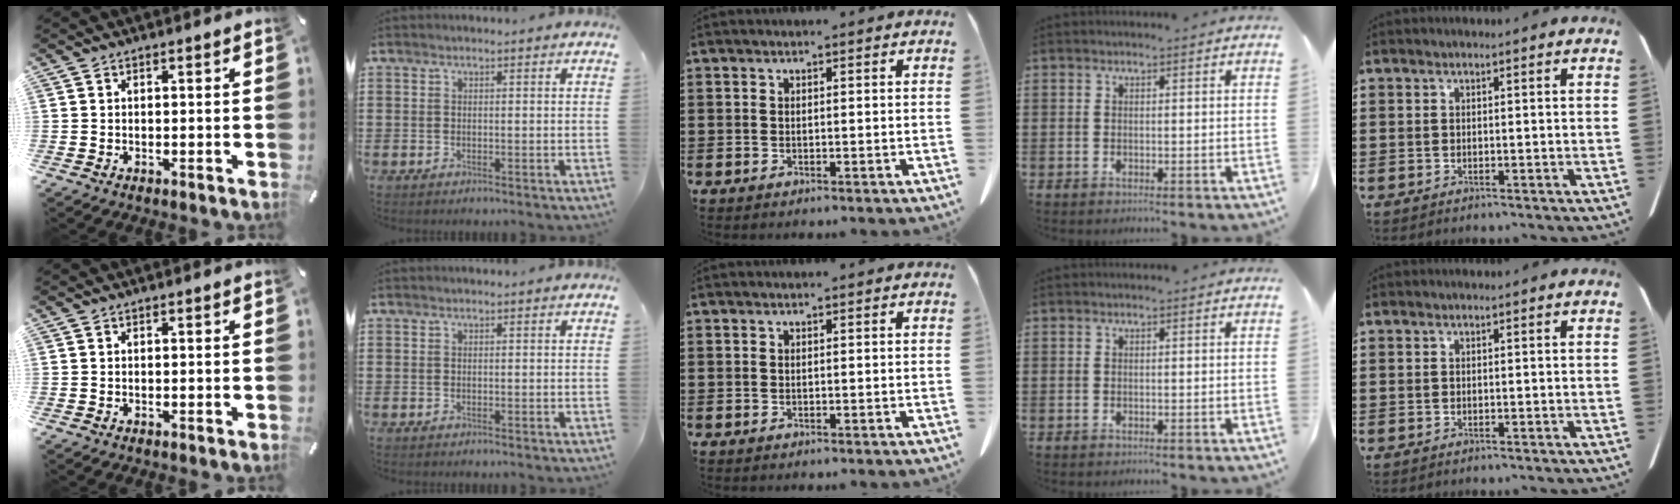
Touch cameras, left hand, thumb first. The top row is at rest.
{}